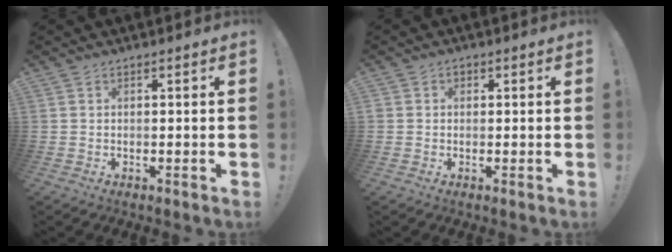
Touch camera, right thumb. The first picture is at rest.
{"total": 1.4, "force": [0.0, 1.4, 0.4], "torque": [-0.013, 0.008, 0.001]}